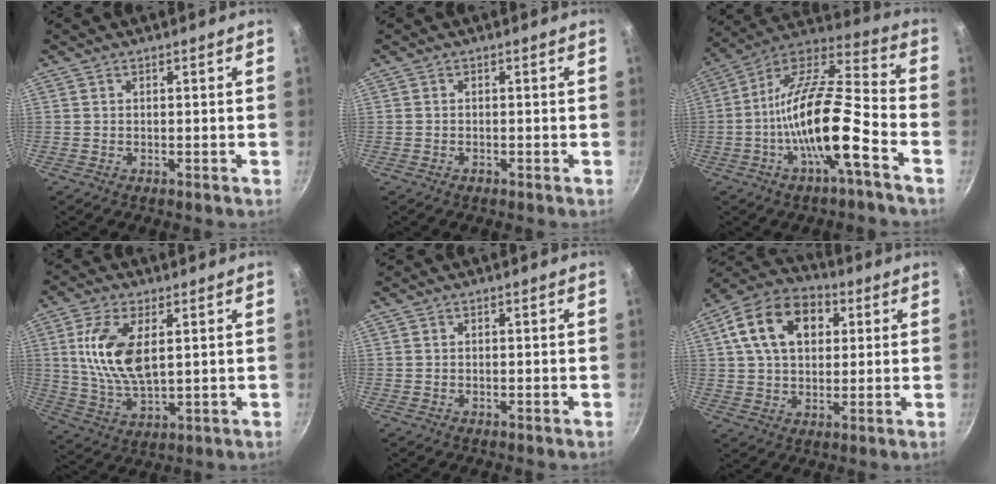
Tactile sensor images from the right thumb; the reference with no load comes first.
{"total": 0.6, "force": [-0.4, 0.4, 0.2], "torque": [-0.004, 0.004, -0.007]}
{"total": 18.5, "force": [-6.3, 5.0, 16.6], "torque": [-0.296, 0.047, -0.129]}
{"total": 12.5, "force": [2.9, 6.1, 10.5], "torque": [-0.203, -0.012, 0.062]}
{"total": 0.0}
{"total": 15.9, "force": [4.8, 10.9, 10.6], "torque": [-0.164, 0.017, 0.065]}